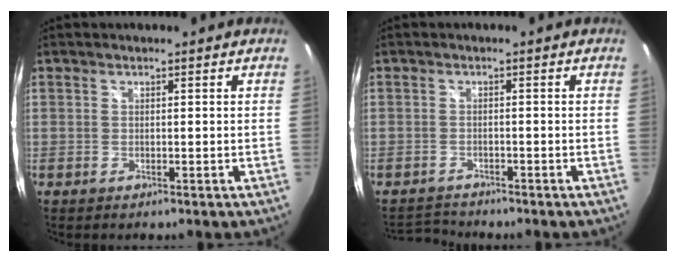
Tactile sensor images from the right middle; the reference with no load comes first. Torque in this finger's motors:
{"motor_torque": [-1.32, -0.58, -0.13, -0.02]}